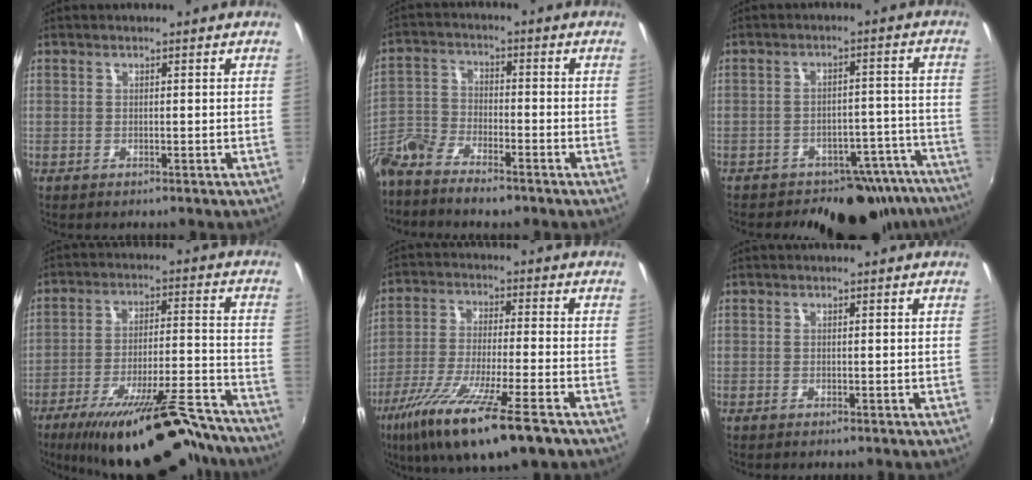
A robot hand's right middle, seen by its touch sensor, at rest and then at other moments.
{"total": 11.8, "force": [-9.1, 4.1, 6.3], "torque": [-0.155, -0.020, -0.179]}
{"total": 14.2, "force": [-11.7, 7.3, 3.2], "torque": [-0.027, 0.046, -0.124]}
{"total": 22.8, "force": [-18.9, 5.1, 11.7], "torque": [-0.189, -0.014, -0.265]}
{"total": 17.6, "force": [-10.8, 2.1, 13.7], "torque": [-0.266, -0.060, -0.190]}
{"total": 0.0}